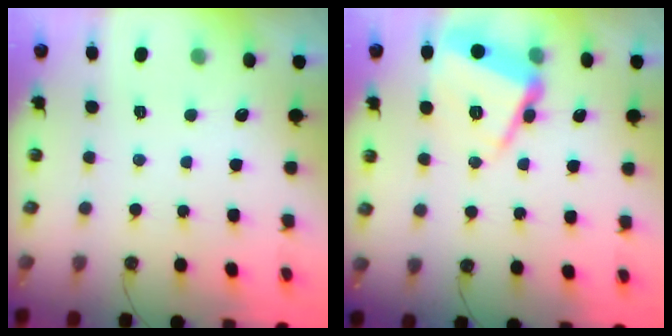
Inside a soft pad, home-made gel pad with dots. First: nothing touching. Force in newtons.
{"total": 17.3, "press": 17.3, "slide": 0.2}